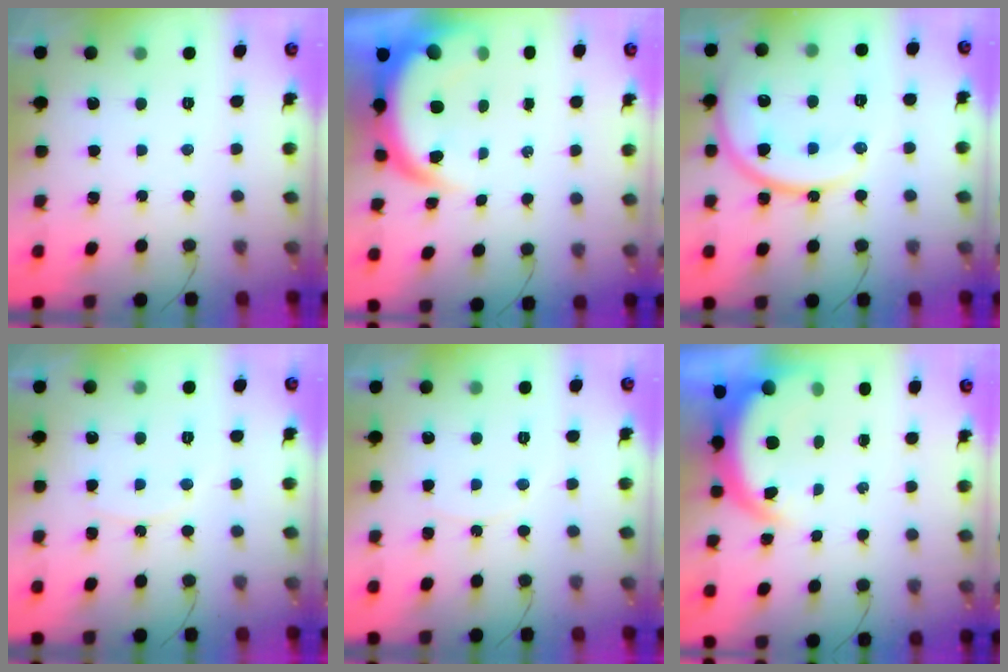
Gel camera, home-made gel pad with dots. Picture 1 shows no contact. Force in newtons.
{"total": 8.0, "press": 8.0, "slide": 0.7}
{"total": 18.0, "press": 18.0, "slide": 1.4}
{"total": 7.8, "press": 7.8, "slide": 0.5}
{"total": 5.3, "press": 5.2, "slide": 0.5}
{"total": 6.4, "press": 6.3, "slide": 0.9}